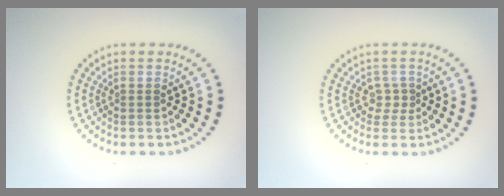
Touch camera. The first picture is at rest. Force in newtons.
{"total": 1.4, "press": 1.0, "slide": 1.0}